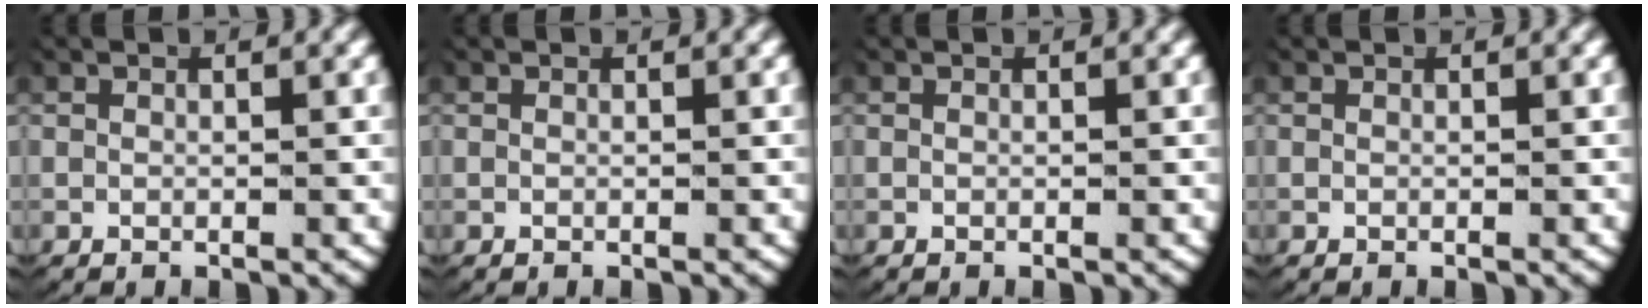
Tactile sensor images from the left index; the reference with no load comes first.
{"total": 0.0}
{"total": 0.0}
{"total": 0.0}